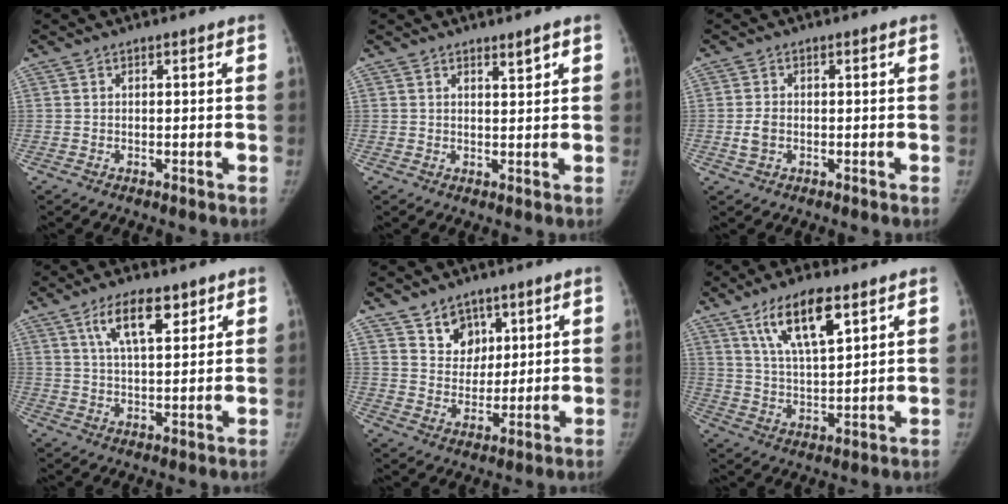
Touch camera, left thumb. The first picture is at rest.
{"total": 1.6, "force": [1.3, 0.2, 0.9], "torque": [-0.008, -0.012, 0.022]}
{"total": 2.7, "force": [-0.6, 1.9, 1.8], "torque": [-0.038, 0.006, -0.012]}
{"total": 9.2, "force": [4.9, 3.6, 6.9], "torque": [-0.104, -0.020, 0.086]}
{"total": 7.1, "force": [4.3, 5.4, 1.8], "torque": [0.007, -0.030, 0.081]}
{"total": 12.2, "force": [6.7, 4.2, 9.3], "torque": [-0.151, -0.028, 0.127]}